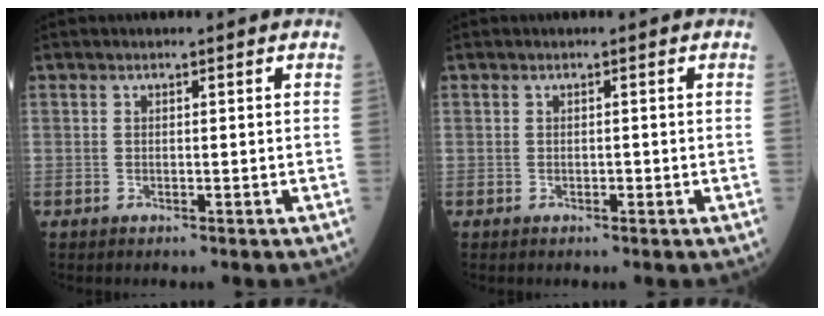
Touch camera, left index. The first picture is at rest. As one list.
[{"total": 0.0}]